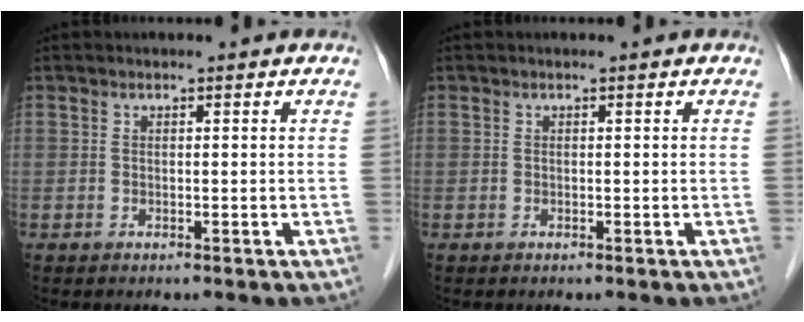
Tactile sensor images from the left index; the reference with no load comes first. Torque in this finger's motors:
{"motor_torque": [-0.01, 0.01, 0.00, 0.00]}